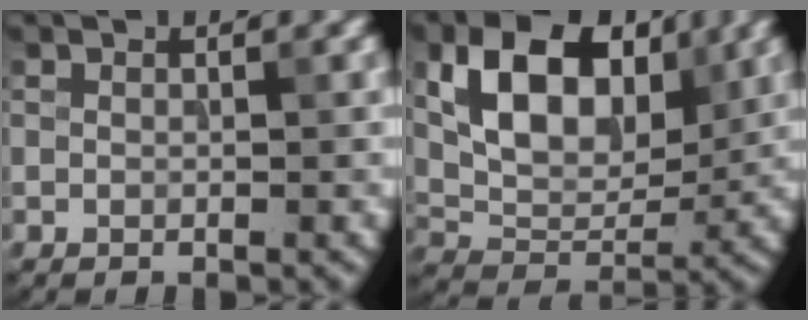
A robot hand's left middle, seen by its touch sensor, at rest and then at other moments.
{"total": 9.4, "force": [3.2, 5.9, 6.6], "torque": [-0.116, -0.004, 0.055]}